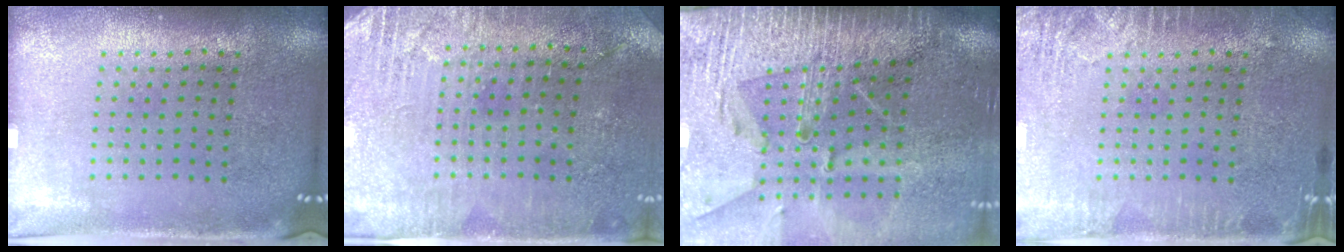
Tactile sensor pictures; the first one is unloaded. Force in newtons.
{"total": 2.8, "press": 2.7, "slide": 0.7}
{"total": 4.1, "press": 3.5, "slide": 2.2}
{"total": 2.7, "press": 2.7, "slide": 0.4}